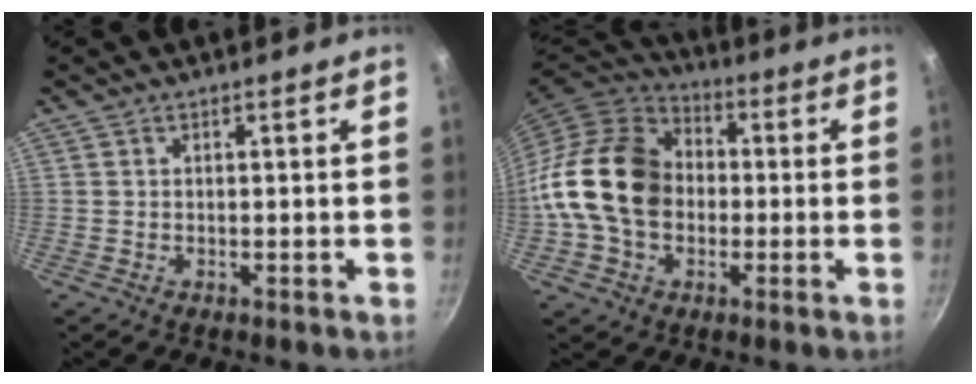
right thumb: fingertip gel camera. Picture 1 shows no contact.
{"total": 18.7, "force": [-0.8, 14.2, 12.1], "torque": [-0.201, 0.036, -0.028]}